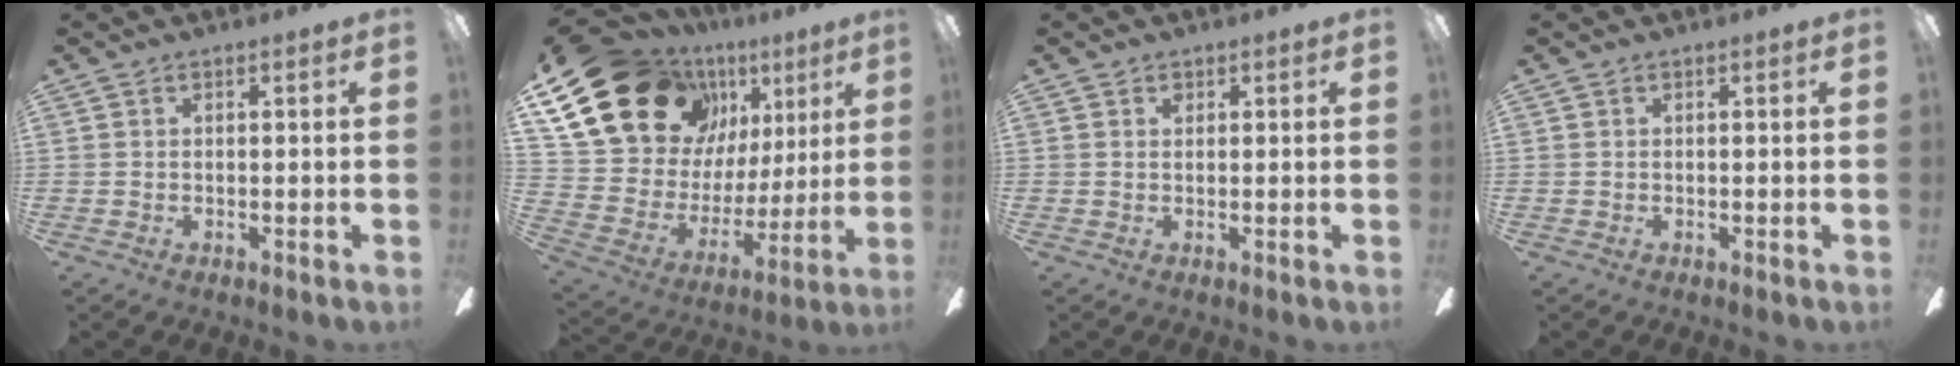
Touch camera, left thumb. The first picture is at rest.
{"total": 23.2, "force": [12.9, 15.5, 11.5], "torque": [-0.233, -0.068, 0.254]}
{"total": 0.9, "force": [0.6, 0.6, 0.3], "torque": [0.001, -0.003, 0.009]}
{"total": 0.0}